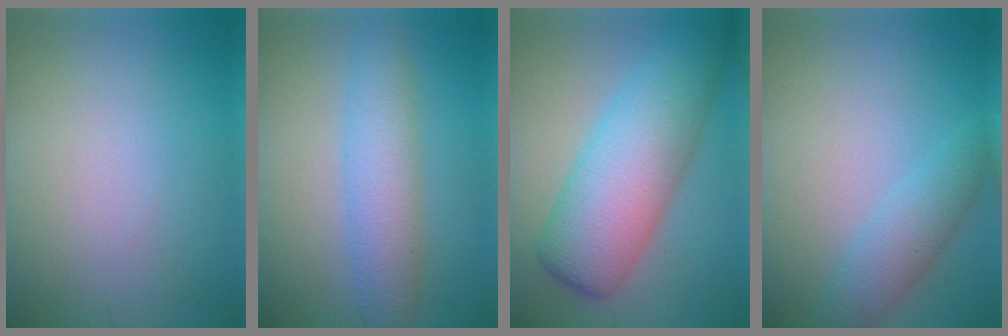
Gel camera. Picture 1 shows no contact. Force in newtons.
{"total": 4.5, "press": 4.5, "slide": 0.1}
{"total": 9.4, "press": 9.4, "slide": 0.1}
{"total": 3.3, "press": 3.3, "slide": 0.2}